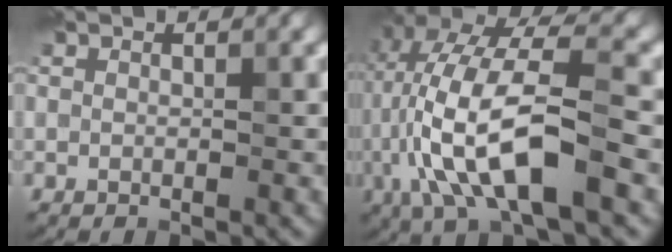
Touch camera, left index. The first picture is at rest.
{"total": 11.7, "force": [-2.2, 4.1, 10.7], "torque": [-0.214, 0.018, -0.046]}